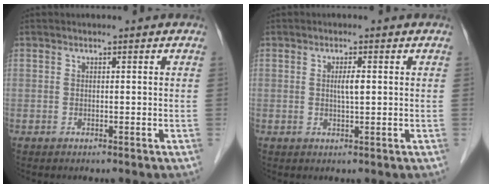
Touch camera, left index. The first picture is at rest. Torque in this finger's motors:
{"motor_torque": [0.70, 0.33, 0.08, 0.05]}